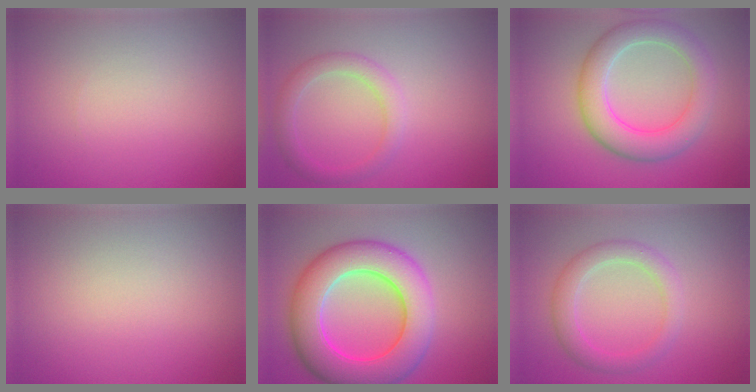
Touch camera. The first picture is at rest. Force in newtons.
{"total": 2.3, "press": 2.3, "slide": 0.1}
{"total": 5.6, "press": 5.6, "slide": 0.7}
{"total": 0.0}
{"total": 9.7, "press": 9.7, "slide": 0.6}
{"total": 2.9, "press": 2.9, "slide": 0.2}